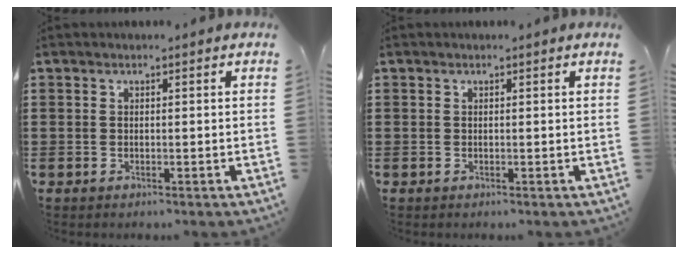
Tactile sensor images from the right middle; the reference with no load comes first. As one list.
[{"total": 0.0}]